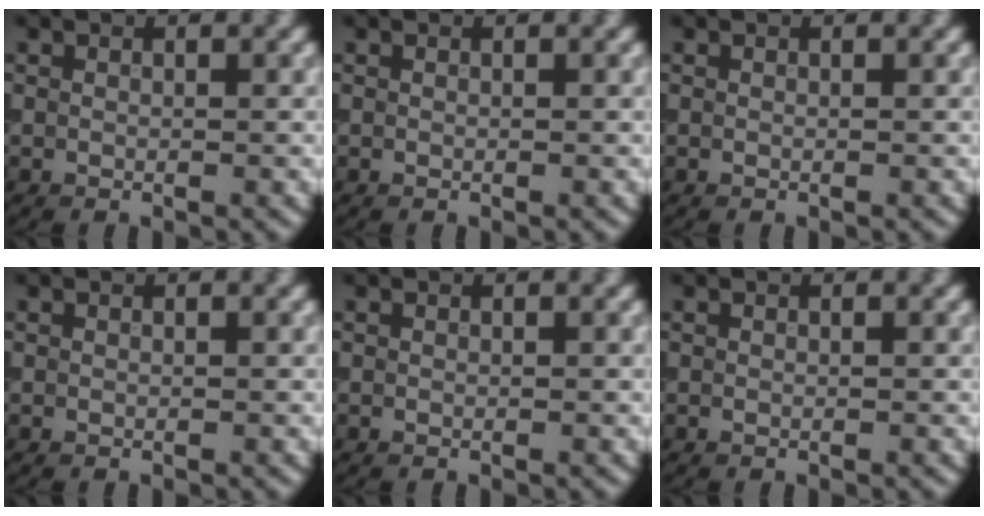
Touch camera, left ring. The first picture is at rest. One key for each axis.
{"total": 0.0}
{"total": 0.0}
{"total": 0.0}
{"total": 0.0}
{"total": 0.0}